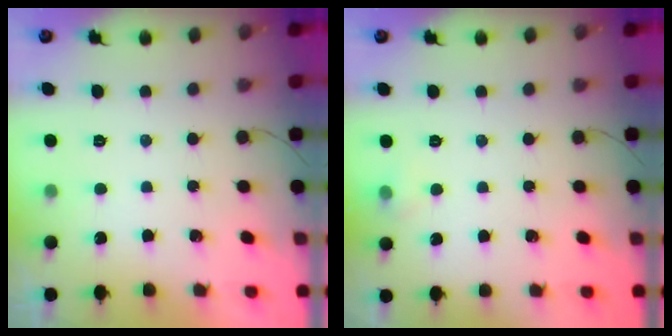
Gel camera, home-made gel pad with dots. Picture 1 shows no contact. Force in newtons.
{"total": 3.9, "press": 3.7, "slide": 1.4}